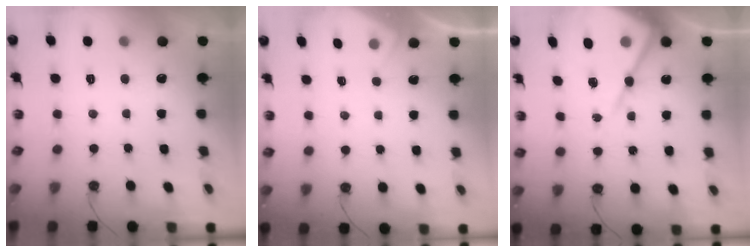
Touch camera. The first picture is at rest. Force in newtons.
{"total": 2.9, "press": 2.8, "slide": 0.5}
{"total": 14.0, "press": 13.9, "slide": 0.5}